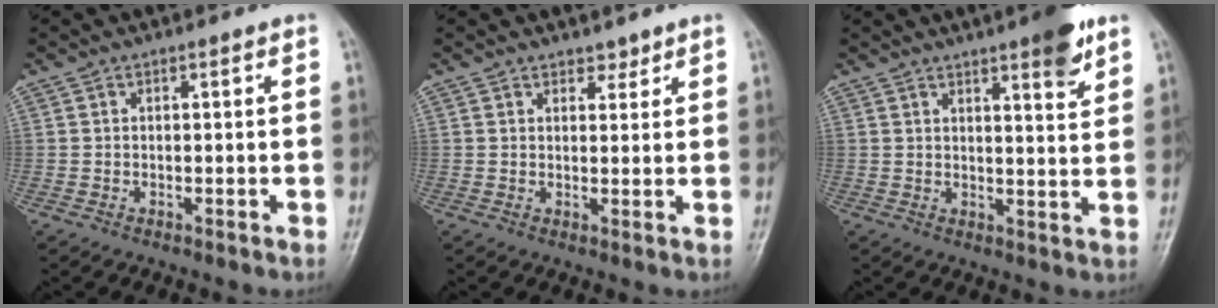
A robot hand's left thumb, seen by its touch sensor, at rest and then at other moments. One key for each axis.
{"total": 2.1, "fx": 1.7, "fy": 1.1, "fz": 0.5, "tx": 0.009, "ty": -0.011, "tz": 0.022}
{"total": 7.2, "fx": 4.5, "fy": 1.5, "fz": 5.4, "tx": -0.065, "ty": -0.025, "tz": 0.060}